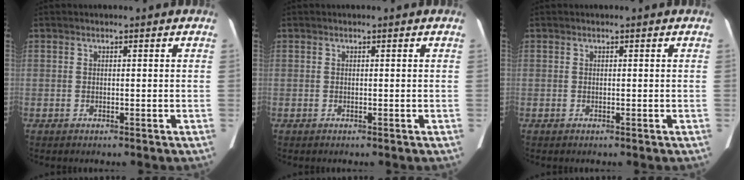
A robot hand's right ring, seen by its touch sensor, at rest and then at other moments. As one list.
[{"total": 0.0}, {"total": 0.0}]